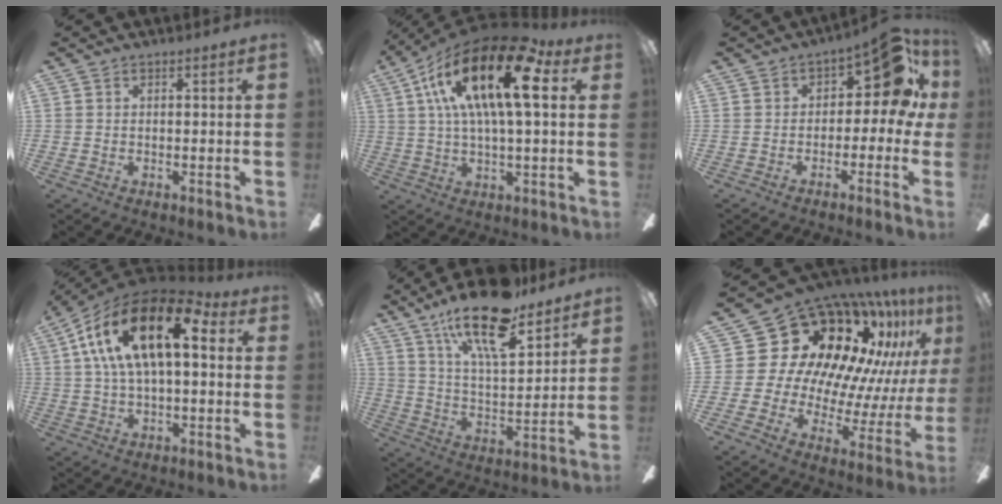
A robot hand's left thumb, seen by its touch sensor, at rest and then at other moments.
{"total": 22.8, "force": [8.9, 8.1, 19.4], "torque": [-0.345, -0.030, 0.138]}
{"total": 10.6, "force": [3.3, 5.3, 8.5], "torque": [-0.114, -0.014, 0.052]}
{"total": 21.4, "force": [7.8, 10.0, 17.3], "torque": [-0.336, -0.015, 0.122]}
{"total": 20.9, "force": [14.4, 7.1, 13.4], "torque": [-0.237, -0.076, 0.244]}
{"total": 25.0, "force": [14.5, 15.8, 12.9], "torque": [-0.201, -0.140, 0.293]}